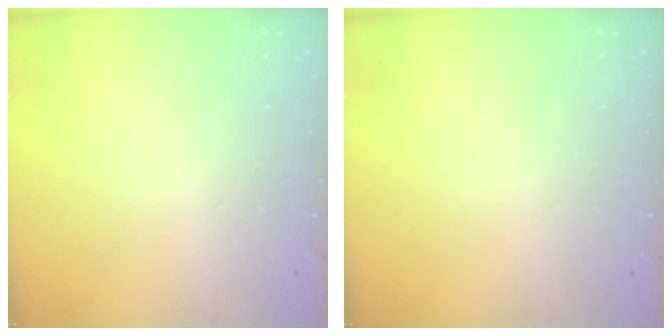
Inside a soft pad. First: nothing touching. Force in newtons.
{"total": 0.0}